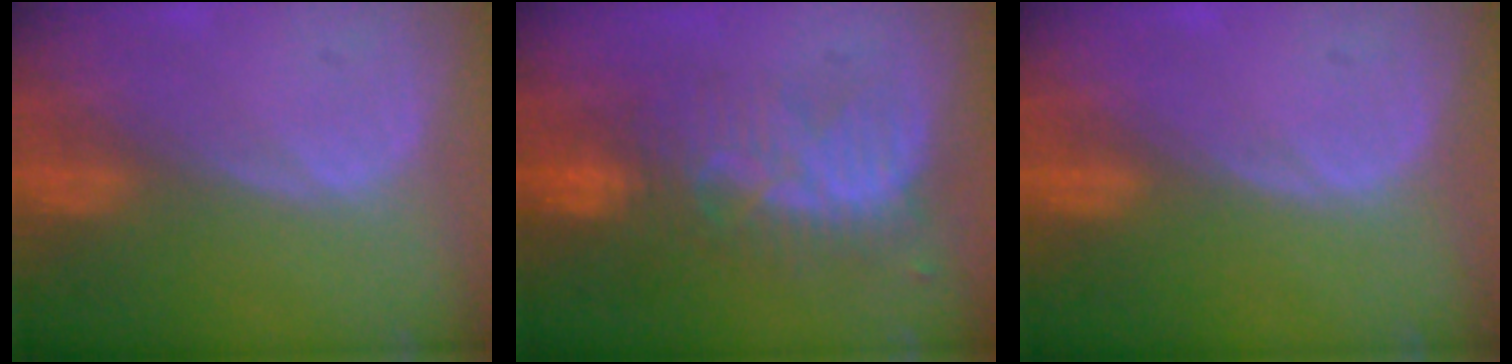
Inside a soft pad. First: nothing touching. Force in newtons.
{"total": 8.2, "press": 7.8, "slide": 2.5}
{"total": 0.0}